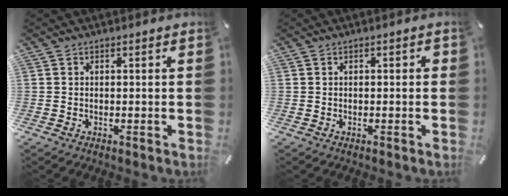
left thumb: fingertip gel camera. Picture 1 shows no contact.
{"total": 0.9, "force": [-0.1, 0.5, 0.7], "torque": [-0.012, 0.003, -0.004]}